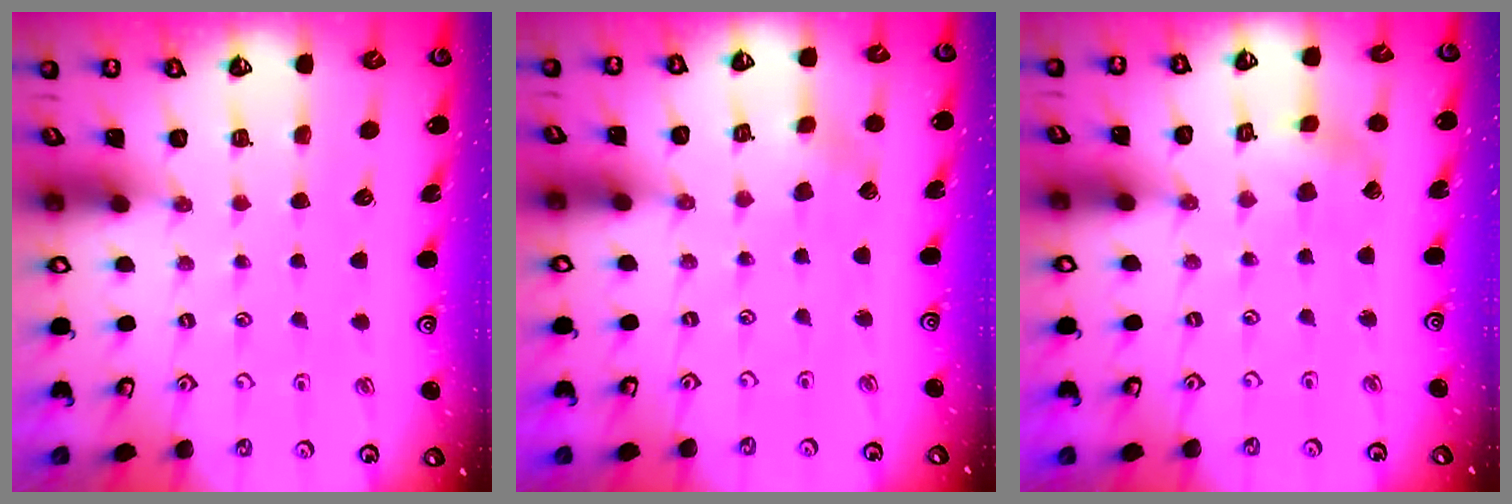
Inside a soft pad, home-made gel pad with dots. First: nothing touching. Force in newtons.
{"total": 1.4, "press": 1.4, "slide": 0.1}
{"total": 2.6, "press": 2.6, "slide": 0.3}